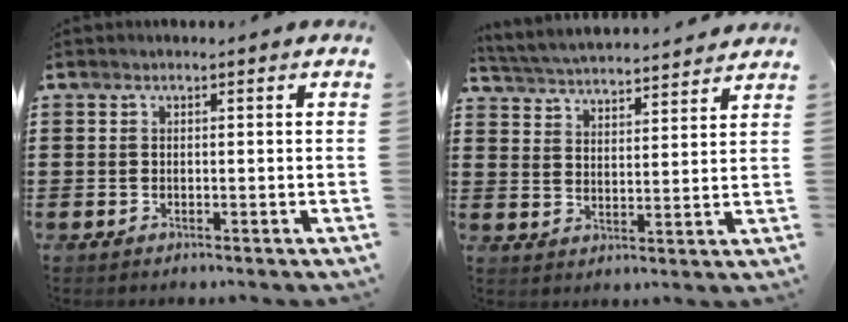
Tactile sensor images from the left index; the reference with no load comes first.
{"total": 4.0, "force": [4.0, -0.3, 0.1], "torque": [-0.023, -0.029, 0.065]}